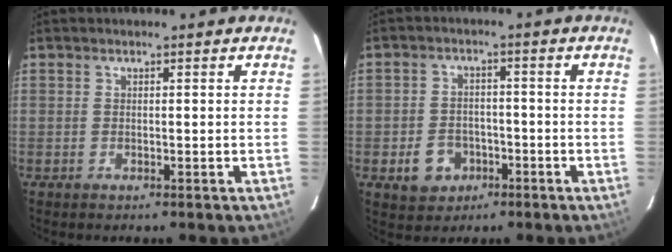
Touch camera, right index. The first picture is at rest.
{"total": 5.4, "force": [-2.2, 4.5, 2.1], "torque": [-0.039, 0.006, -0.027]}